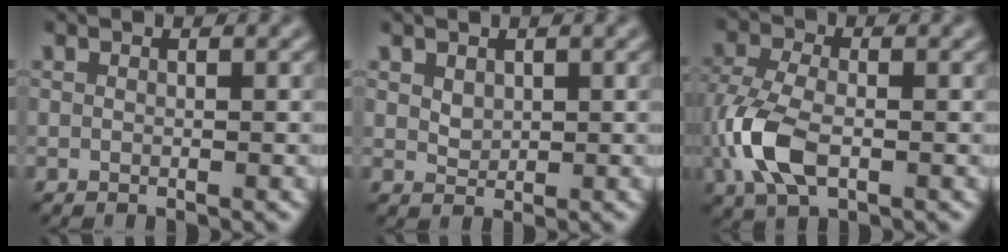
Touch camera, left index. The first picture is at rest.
{"total": 1.1, "force": [0.3, 0.9, 0.6], "torque": [-0.015, -0.002, 0.011]}
{"total": 5.9, "force": [-2.2, 3.0, 4.5], "torque": [-0.115, -0.006, -0.048]}